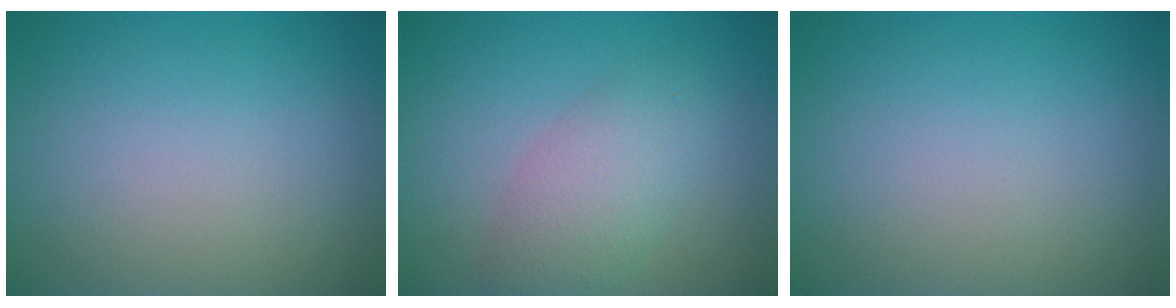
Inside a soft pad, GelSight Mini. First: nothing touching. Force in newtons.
{"total": 3.8, "press": 3.8, "slide": 0.2}
{"total": 0.0}